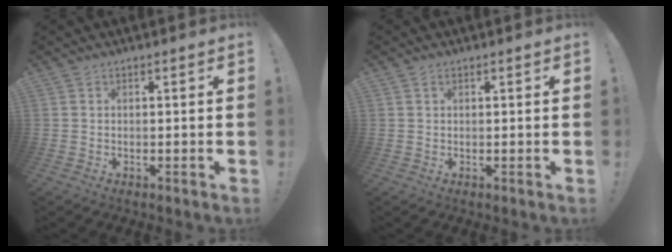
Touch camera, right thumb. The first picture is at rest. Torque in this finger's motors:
{"motor_torque": [-0.33, 0.22, 0.02, -0.11, 0.11]}